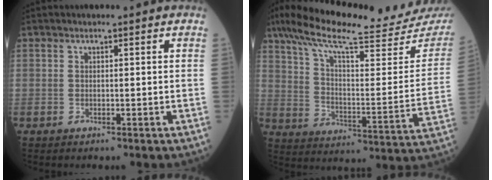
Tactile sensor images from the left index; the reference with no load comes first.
{"total": 26.9, "force": [23.3, 2.6, 13.2], "torque": [-0.225, -0.041, 0.320]}